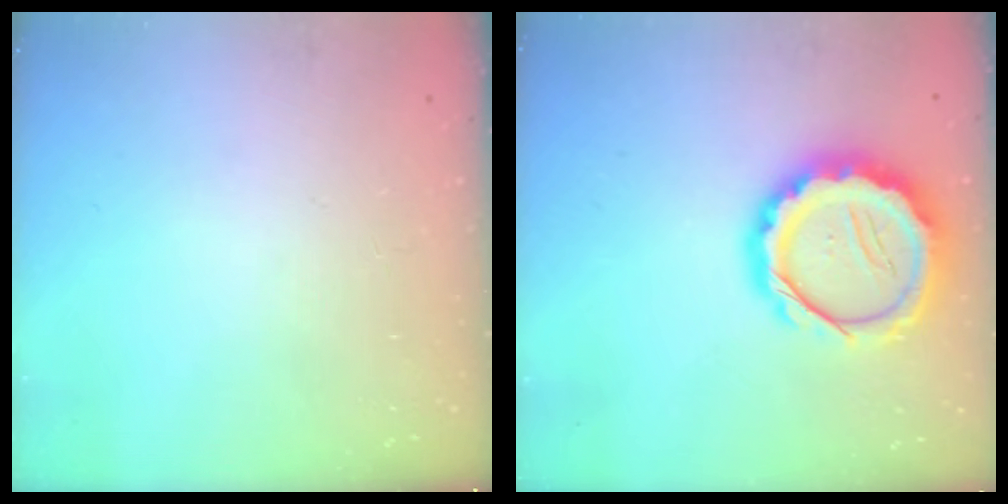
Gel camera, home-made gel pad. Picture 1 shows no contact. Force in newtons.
{"total": 15.6, "press": 15.5, "slide": 2.0}